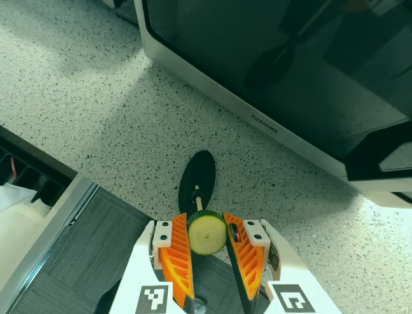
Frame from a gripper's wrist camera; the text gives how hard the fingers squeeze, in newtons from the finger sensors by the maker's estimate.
{"total": 8.4, "left": 8.2, "right": 8.5}